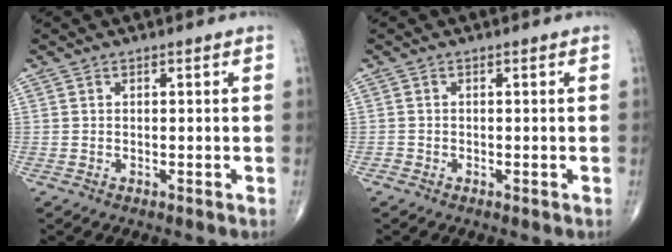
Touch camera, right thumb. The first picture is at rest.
{"total": 0.6, "force": [-0.4, 0.3, 0.3], "torque": [-0.004, -0.002, -0.011]}